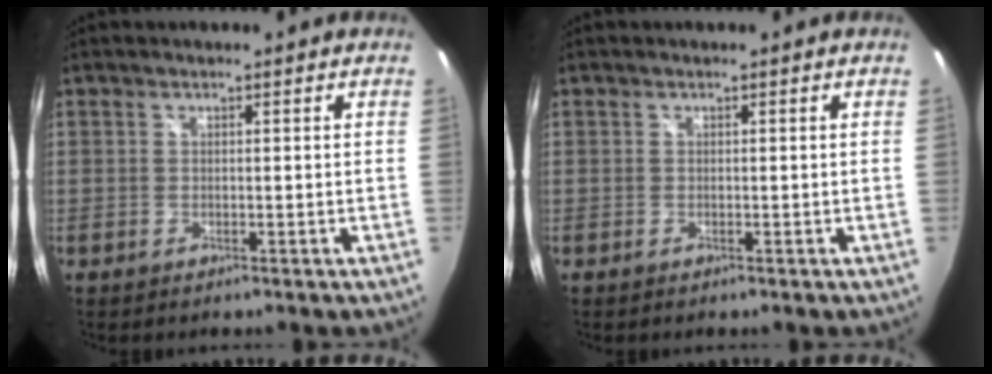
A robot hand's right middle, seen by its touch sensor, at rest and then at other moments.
{"total": 0.0}